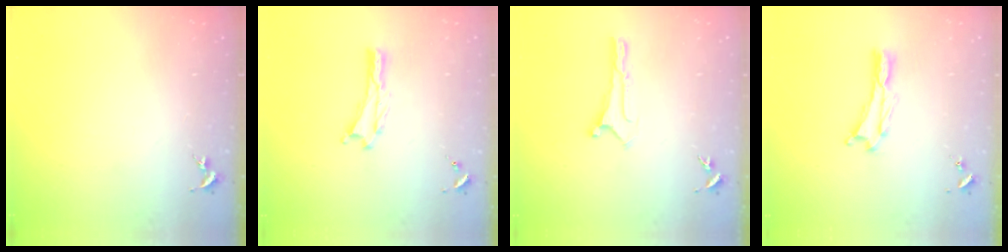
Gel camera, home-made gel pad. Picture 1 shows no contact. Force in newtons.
{"total": 0.0}
{"total": 0.0}
{"total": 0.0}